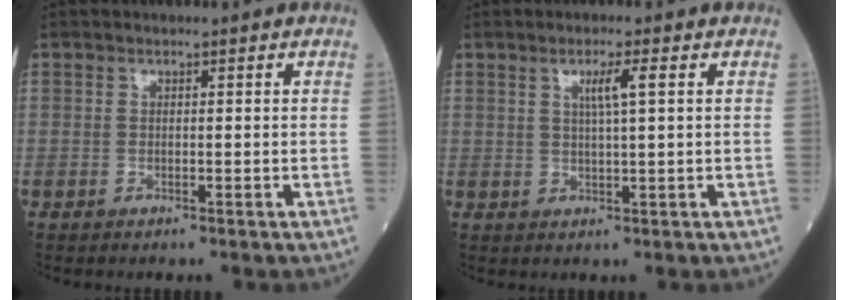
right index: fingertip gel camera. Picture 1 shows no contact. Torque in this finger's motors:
{"motor_torque": [0.14, 0.15, 0.06, 0.06]}